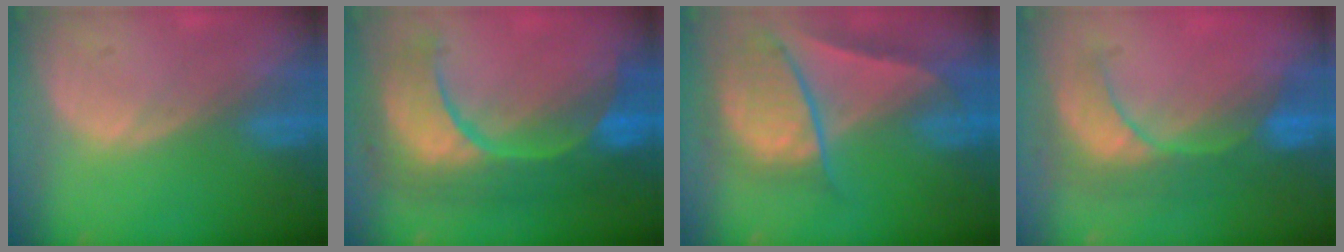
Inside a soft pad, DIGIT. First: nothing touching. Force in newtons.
{"total": 12.1, "press": 12.0, "slide": 1.5}
{"total": 9.4, "press": 8.1, "slide": 4.7}
{"total": 8.4, "press": 7.9, "slide": 2.9}